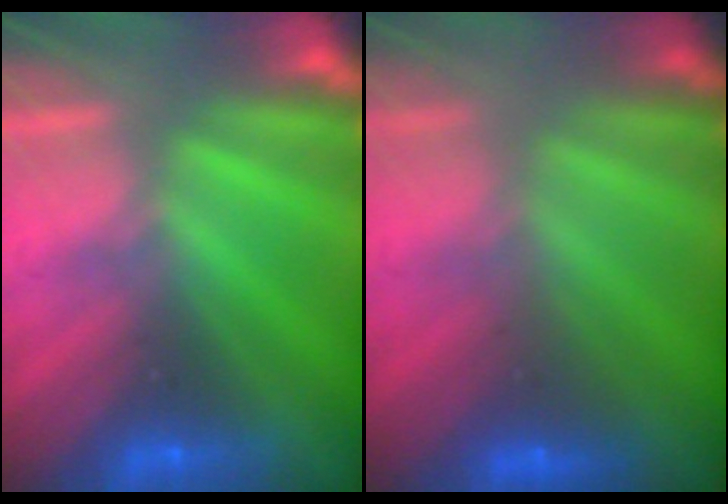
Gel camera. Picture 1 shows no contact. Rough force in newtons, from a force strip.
{"total": 2.4}